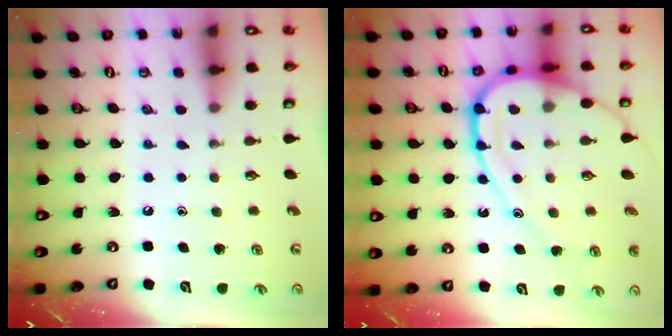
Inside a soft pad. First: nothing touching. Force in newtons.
{"total": 16.8, "press": 16.7, "slide": 1.6}